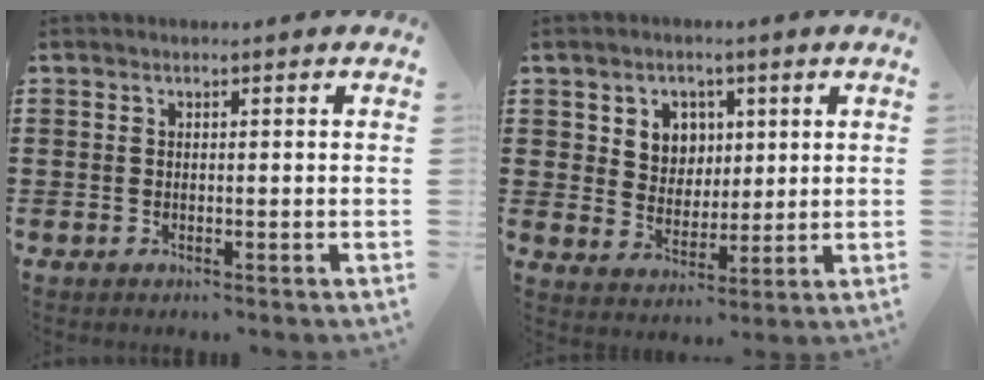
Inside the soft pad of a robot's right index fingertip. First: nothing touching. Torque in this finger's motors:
{"motor_torque": [0.69, 0.57, 0.15, 0.06]}